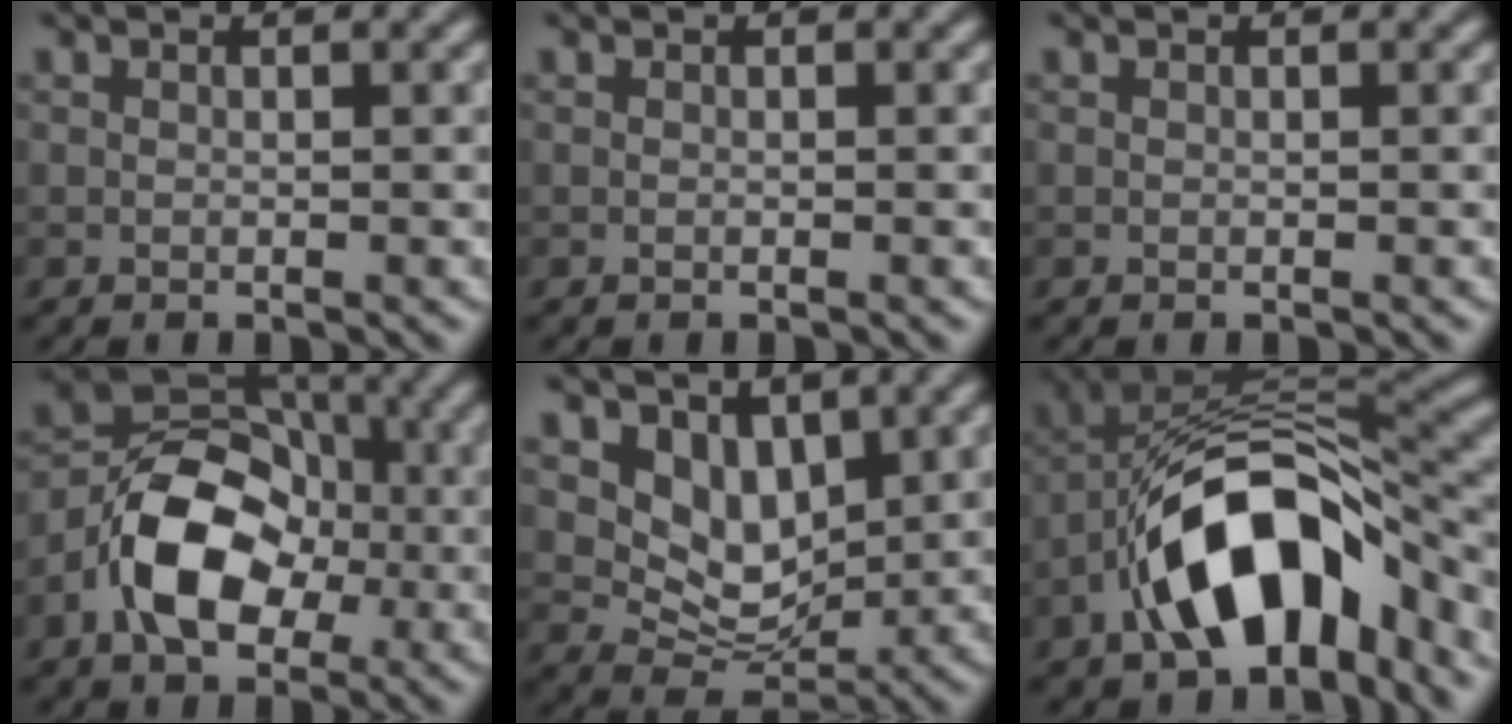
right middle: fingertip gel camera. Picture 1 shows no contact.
{"total": 0.0}
{"total": 0.0}
{"total": 9.0, "force": [-2.8, 6.0, 6.0], "torque": [-0.103, 0.009, -0.058]}
{"total": 4.8, "force": [1.9, 3.4, 2.8], "torque": [-0.051, -0.017, 0.032]}
{"total": 11.9, "force": [-5.5, 6.0, 8.7], "torque": [-0.132, 0.011, -0.100]}